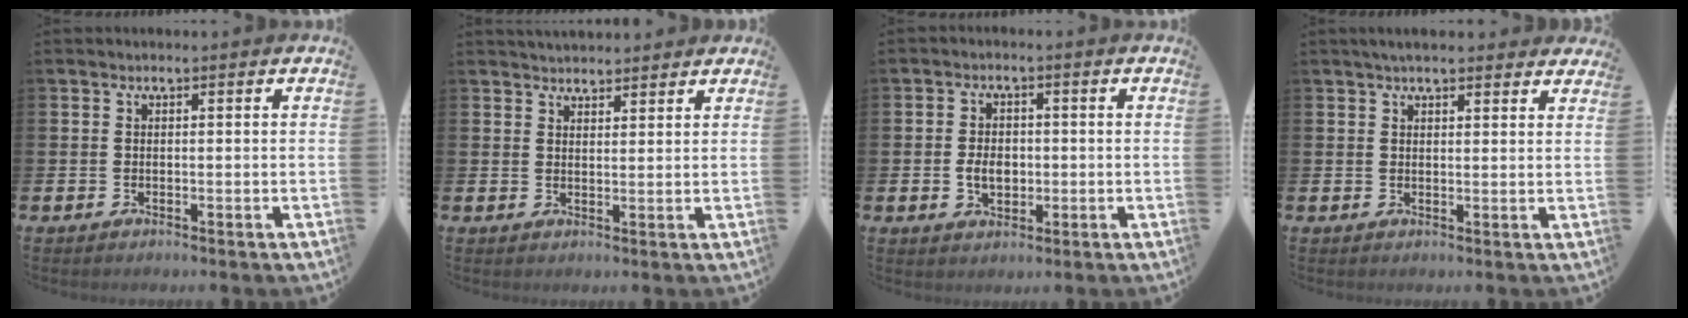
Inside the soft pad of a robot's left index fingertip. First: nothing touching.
{"total": 3.0, "force": [2.9, 0.7, -0.1], "torque": [-0.001, -0.011, 0.054]}
{"total": 3.6, "force": [-0.4, 2.6, 2.5], "torque": [-0.032, 0.000, -0.014]}
{"total": 3.1, "force": [2.8, 0.7, 1.0], "torque": [-0.022, -0.007, 0.051]}